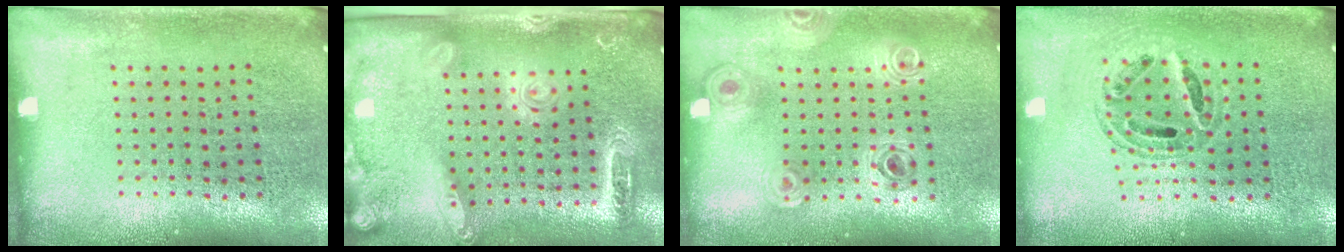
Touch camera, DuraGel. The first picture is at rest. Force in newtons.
{"total": 2.5, "press": 2.0, "slide": 1.5}
{"total": 0.9, "press": 0.9, "slide": 0.1}
{"total": 0.7, "press": 0.7, "slide": 0.2}